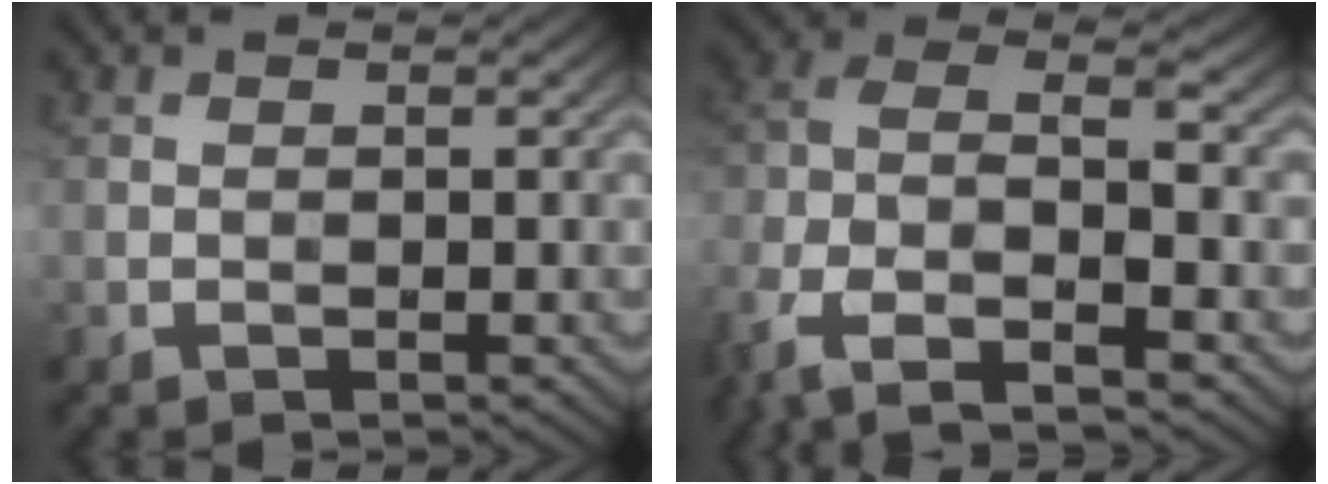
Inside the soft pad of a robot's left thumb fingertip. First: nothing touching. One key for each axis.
{"total": 10.8, "fx": -6.2, "fy": 4.2, "fz": 7.7, "tx": -0.168, "ty": -0.007, "tz": -0.133}